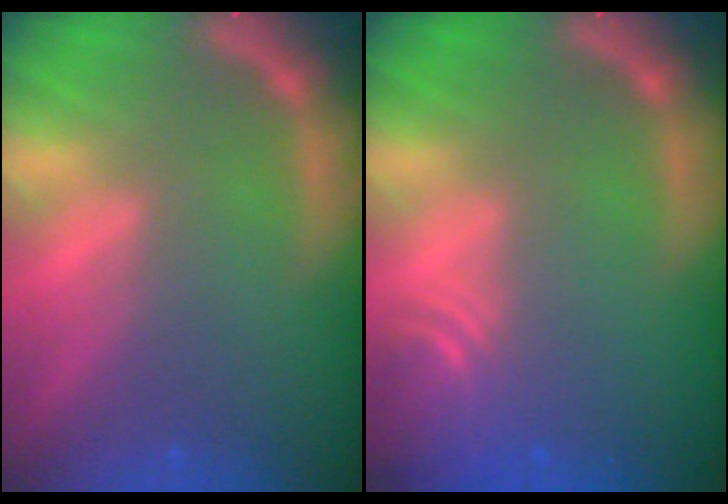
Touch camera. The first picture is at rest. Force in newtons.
{"total": 4.0}